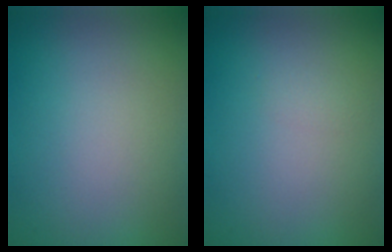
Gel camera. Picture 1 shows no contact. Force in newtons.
{"total": 0.6, "press": 0.6, "slide": 0.0}